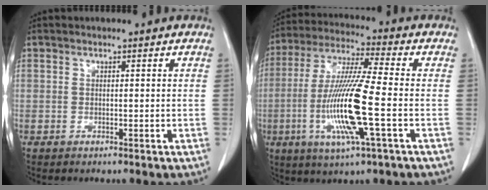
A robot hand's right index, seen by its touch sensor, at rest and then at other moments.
{"total": 15.0, "force": [-3.4, 0.5, 14.6], "torque": [-0.300, -0.014, -0.070]}